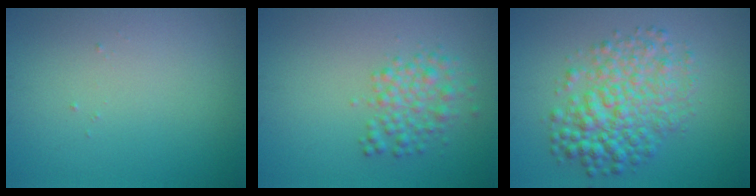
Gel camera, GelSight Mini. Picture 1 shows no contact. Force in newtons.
{"total": 2.9, "press": 2.9, "slide": 0.0}
{"total": 6.1, "press": 6.1, "slide": 0.0}